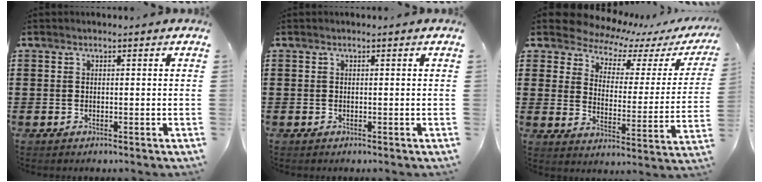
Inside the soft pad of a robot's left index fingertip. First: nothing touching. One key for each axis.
{"total": 0.0}
{"total": 5.9, "fx": 5.7, "fy": 1.4, "fz": 1.1, "tx": -0.050, "ty": -0.045, "tz": 0.094}